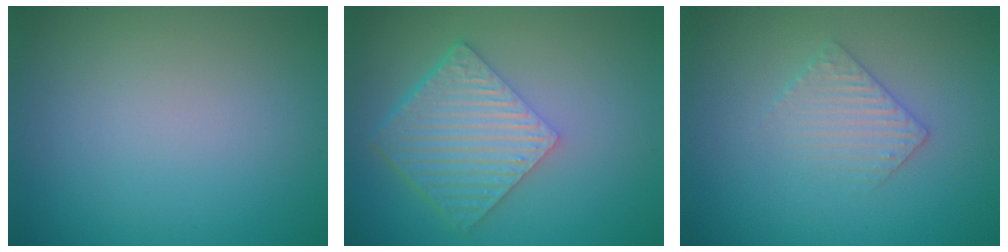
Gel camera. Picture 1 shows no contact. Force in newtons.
{"total": 6.5, "press": 4.6, "slide": 4.6}
{"total": 2.2, "press": 2.2, "slide": 0.5}